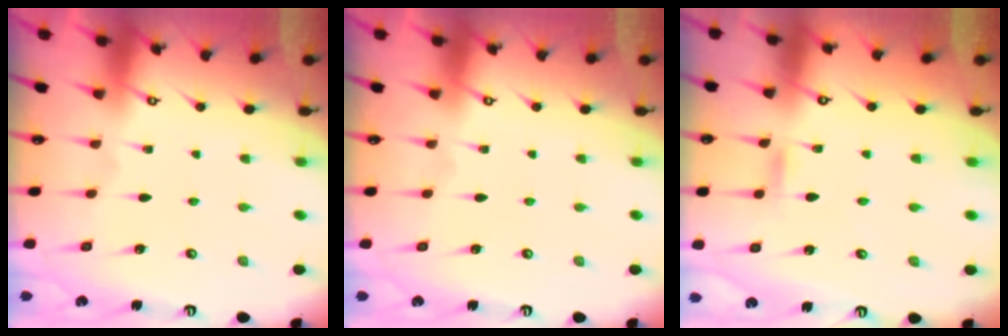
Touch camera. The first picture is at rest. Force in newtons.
{"total": 0.0}
{"total": 2.7, "press": 2.7, "slide": 0.2}